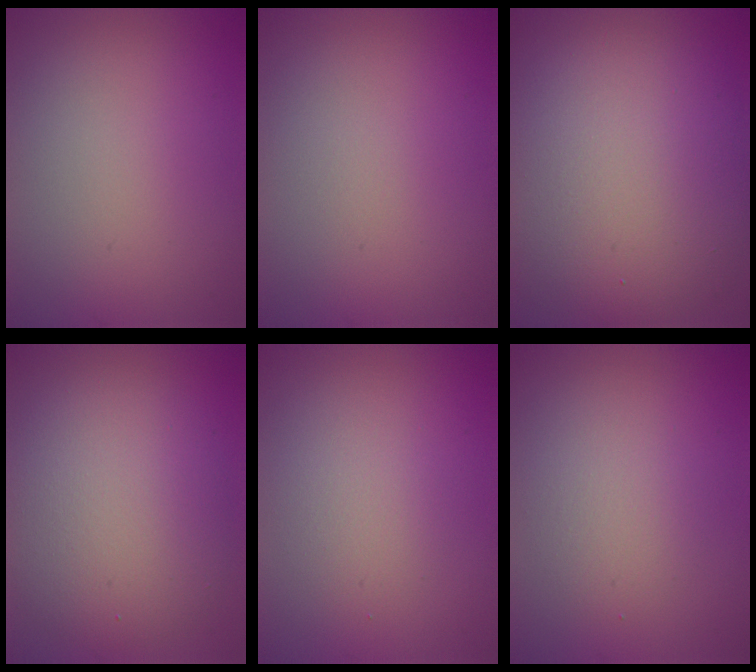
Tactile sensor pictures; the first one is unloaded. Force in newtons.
{"total": 0.0}
{"total": 13.4, "press": 13.3, "slide": 0.8}
{"total": 6.8, "press": 6.8, "slide": 0.4}
{"total": 2.0, "press": 2.0, "slide": 0.2}
{"total": 2.4, "press": 2.4, "slide": 0.1}